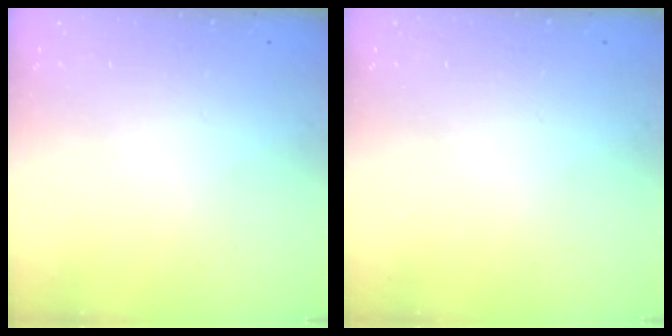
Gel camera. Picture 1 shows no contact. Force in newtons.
{"total": 0.0}